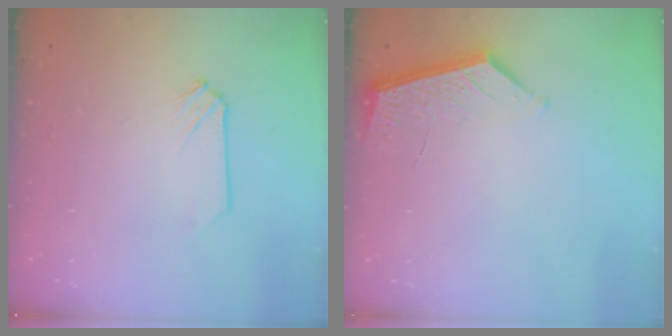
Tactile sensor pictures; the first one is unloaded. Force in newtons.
{"total": 5.1, "press": 5.0, "slide": 0.6}